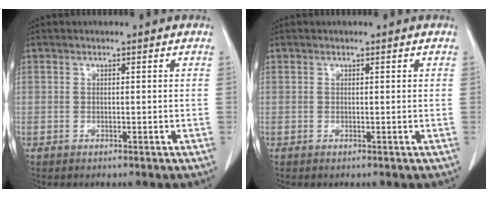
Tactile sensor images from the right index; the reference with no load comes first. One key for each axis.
{"total": 0.0}